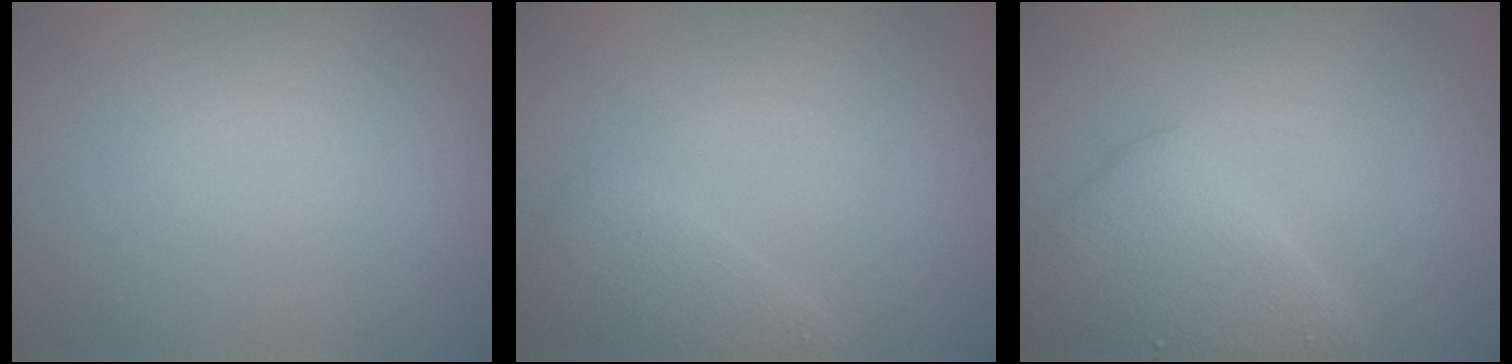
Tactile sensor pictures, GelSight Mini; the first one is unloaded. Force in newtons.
{"total": 2.1, "press": 2.0, "slide": 0.2}
{"total": 5.0, "press": 5.0, "slide": 0.2}